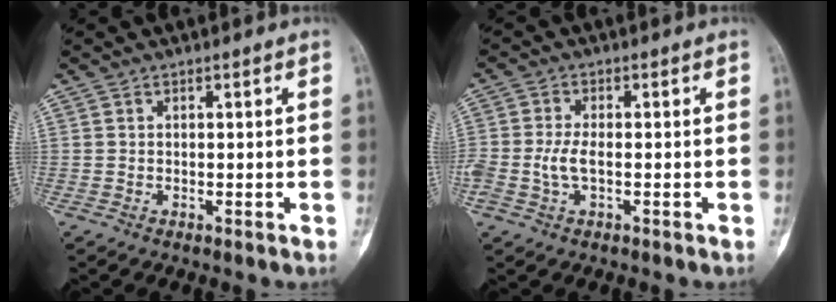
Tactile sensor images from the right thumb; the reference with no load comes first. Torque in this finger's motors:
{"motor_torque": [0.10, 0.11, 0.28, 0.18, 0.04]}